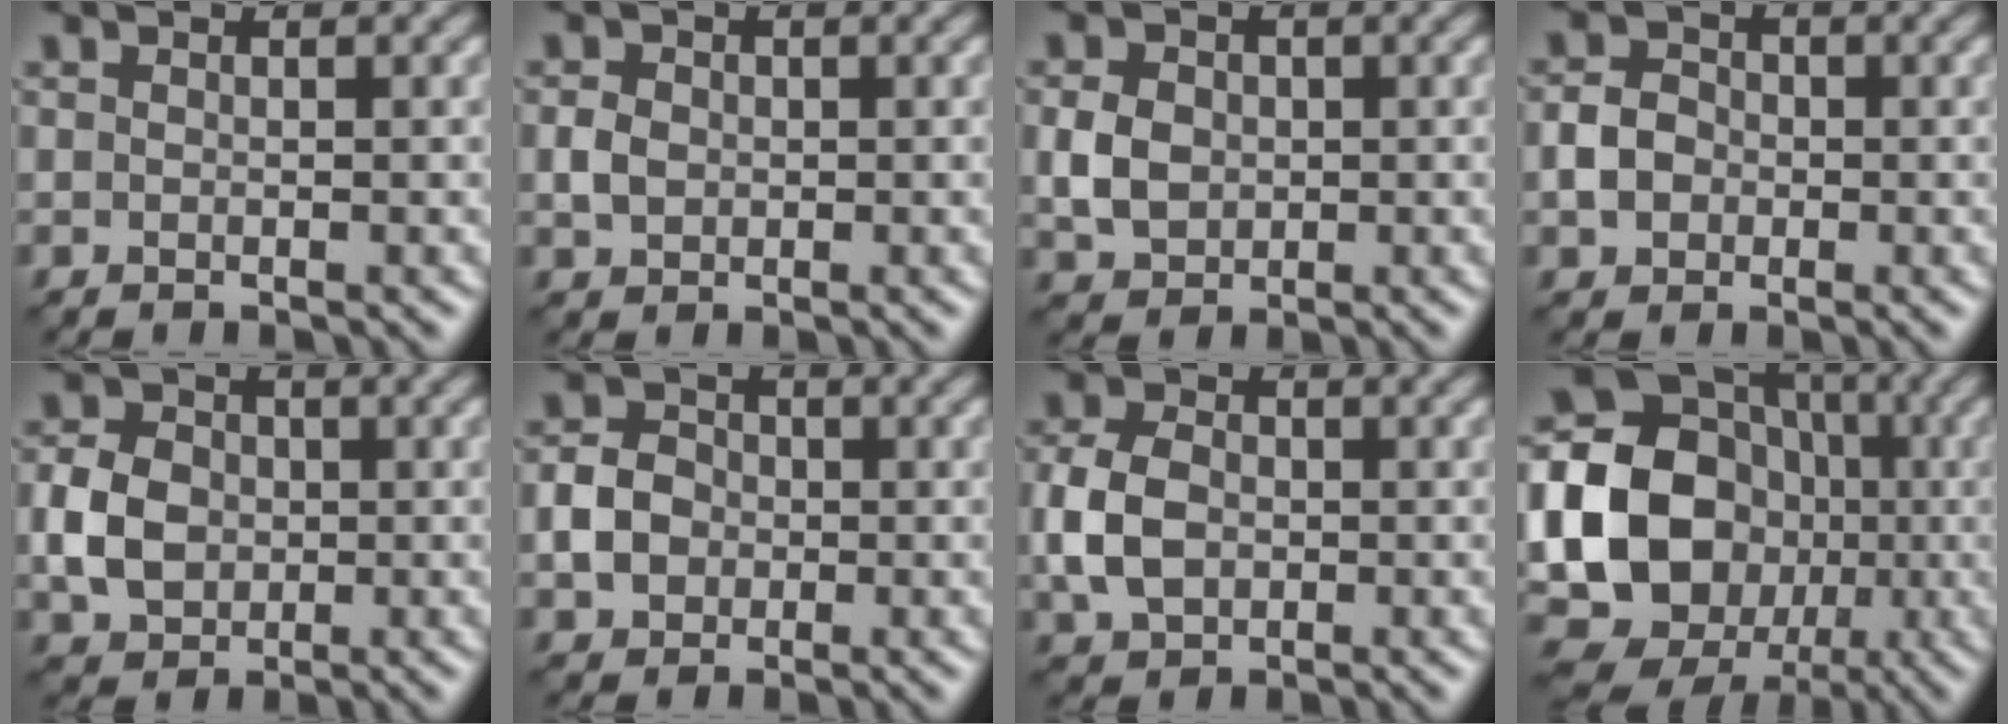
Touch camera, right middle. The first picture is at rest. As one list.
[{"total": 1.8, "force": [0.0, 1.5, 1.0], "torque": [-0.022, 0.001, -0.004]}, {"total": 3.3, "force": [0.0, 2.7, 1.9], "torque": [-0.045, 0.002, -0.003]}, {"total": 2.7, "force": [-0.6, 2.3, 1.3], "torque": [-0.026, 0.004, -0.015]}, {"total": 4.8, "force": [-0.5, 3.9, 2.7], "torque": [-0.062, 0.006, -0.016]}, {"total": 3.4, "force": [-0.7, 2.9, 1.6], "torque": [-0.031, 0.005, -0.017]}, {"total": 5.4, "force": [-0.6, 4.0, 3.6], "torque": [-0.089, 0.003, -0.019]}, {"total": 24.0, "force": [-2.2, 22.0, 9.4], "torque": [-0.206, 0.012, -0.084]}]